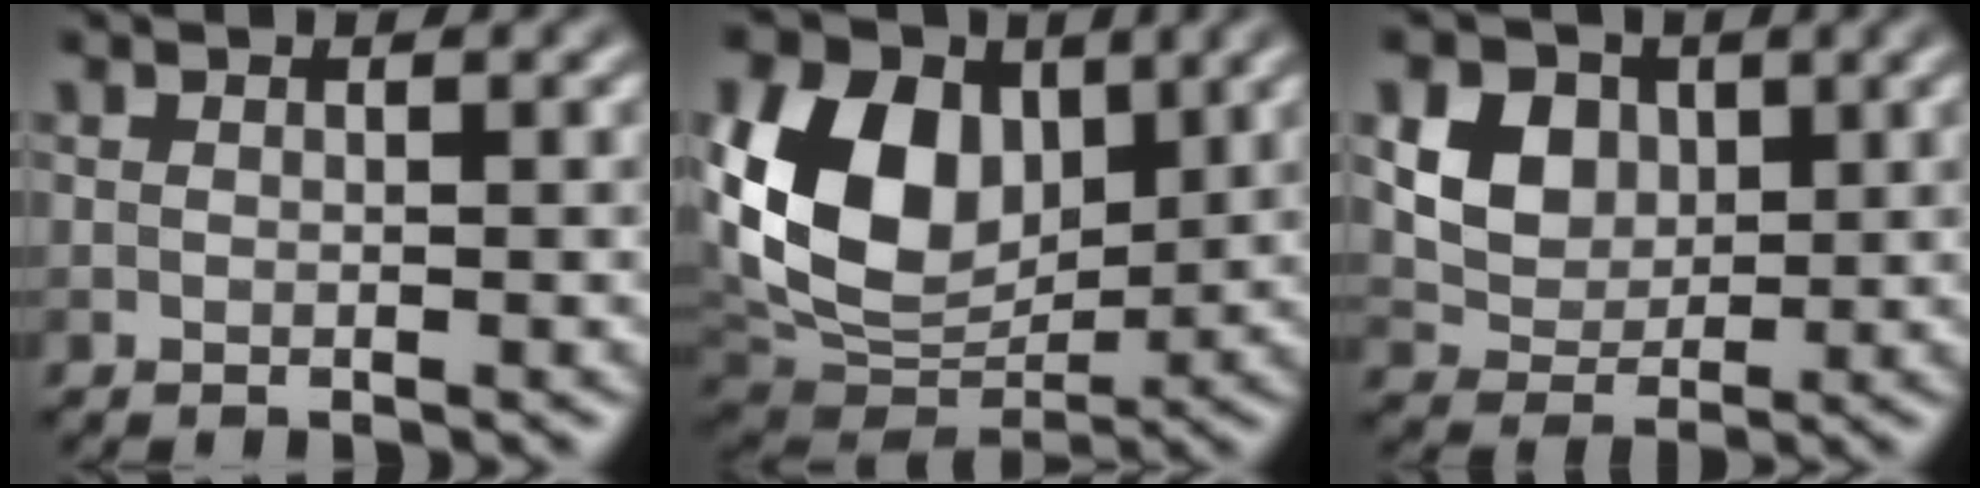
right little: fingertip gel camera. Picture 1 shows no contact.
{"total": 12.1, "force": [3.1, 8.6, 7.9], "torque": [-0.165, 0.005, 0.051]}
{"total": 8.2, "force": [3.3, 6.3, 4.1], "torque": [-0.087, 0.016, 0.056]}